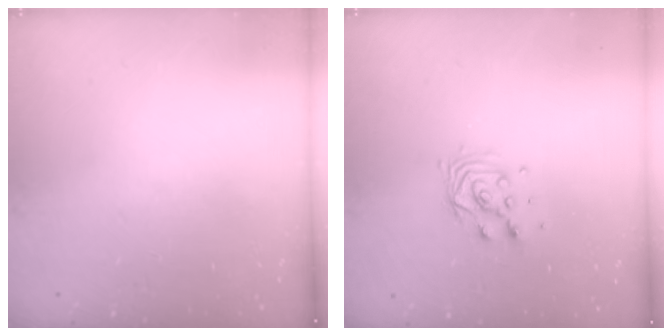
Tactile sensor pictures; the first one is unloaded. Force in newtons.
{"total": 7.0, "press": 7.0, "slide": 0.4}